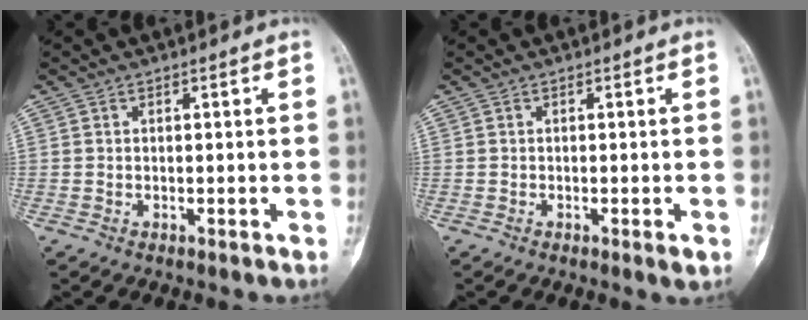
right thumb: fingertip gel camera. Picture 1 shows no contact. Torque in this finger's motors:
{"motor_torque": [0.10, -0.04, -0.01, -0.10, 0.02]}